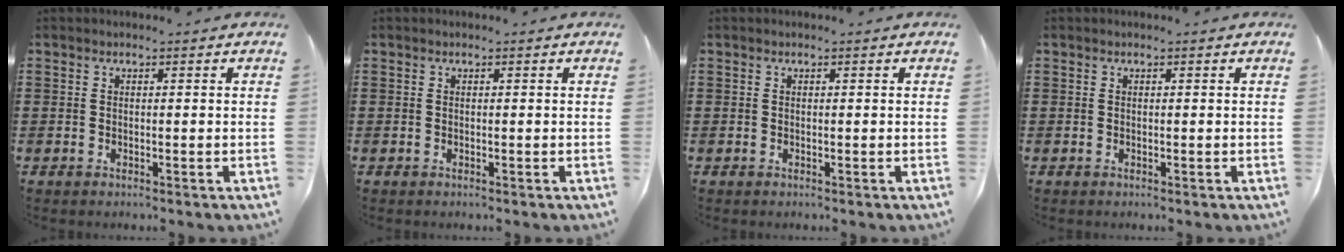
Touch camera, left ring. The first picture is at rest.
{"total": 0.0}
{"total": 0.0}
{"total": 0.0}